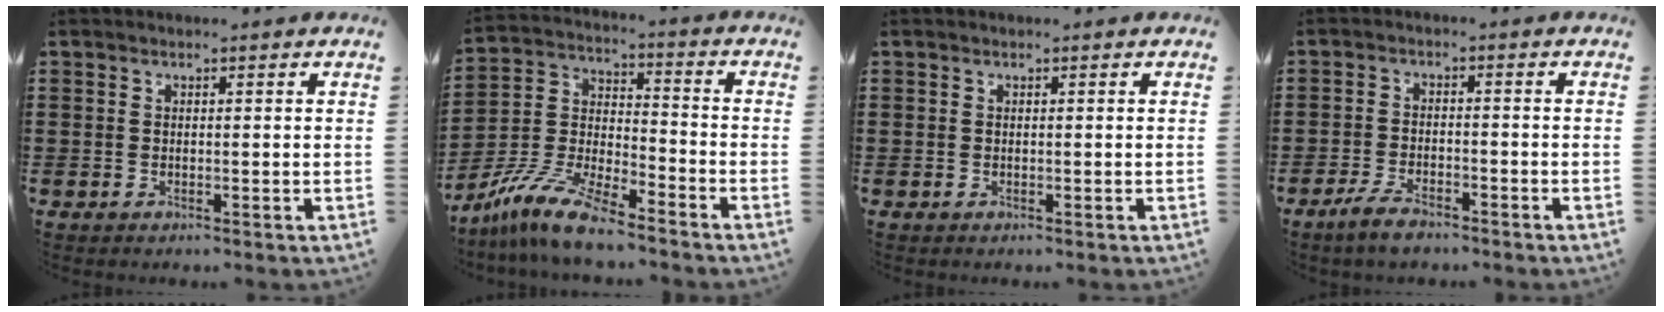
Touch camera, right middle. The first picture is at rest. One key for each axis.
{"total": 10.4, "fx": -9.0, "fy": 1.2, "fz": 5.1, "tx": -0.117, "ty": 0.010, "tz": -0.182}
{"total": 0.0}
{"total": 3.7, "fx": -2.8, "fy": 1.1, "fz": 2.1, "tx": -0.050, "ty": 0.002, "tz": -0.057}